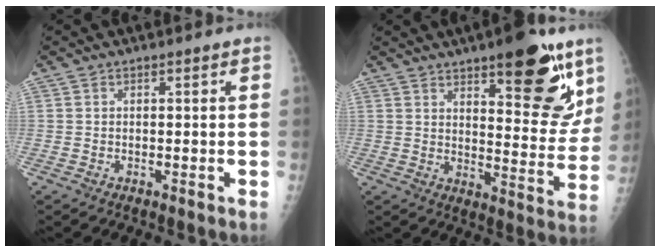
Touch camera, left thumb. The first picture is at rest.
{"total": 17.8, "force": [10.5, 6.0, 13.1], "torque": [-0.127, -0.067, 0.147]}